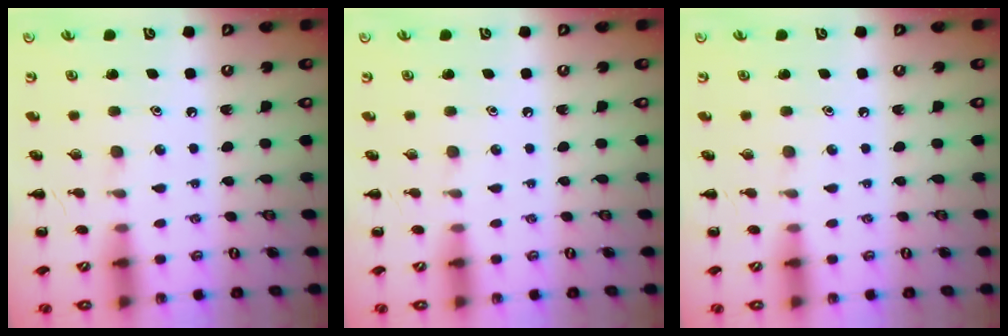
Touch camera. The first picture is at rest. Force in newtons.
{"total": 0.0}
{"total": 0.0}